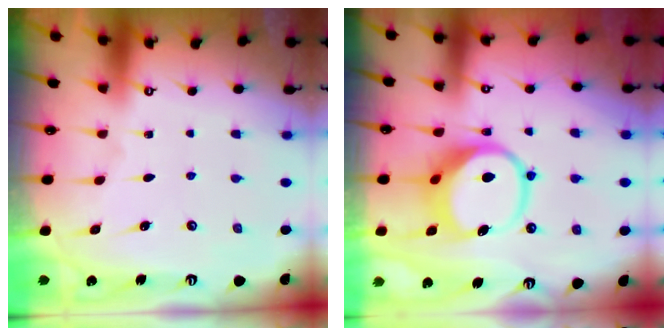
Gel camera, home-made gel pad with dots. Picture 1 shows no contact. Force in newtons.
{"total": 9.4, "press": 9.3, "slide": 1.3}